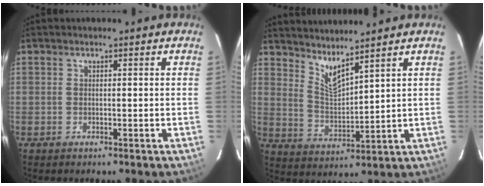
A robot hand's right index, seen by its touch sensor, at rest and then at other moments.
{"total": 6.5, "force": [5.6, 0.6, 3.4], "torque": [-0.063, -0.013, 0.108]}